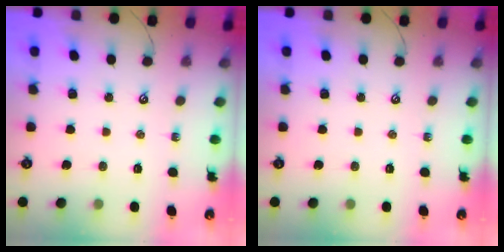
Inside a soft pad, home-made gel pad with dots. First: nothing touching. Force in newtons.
{"total": 0.0}